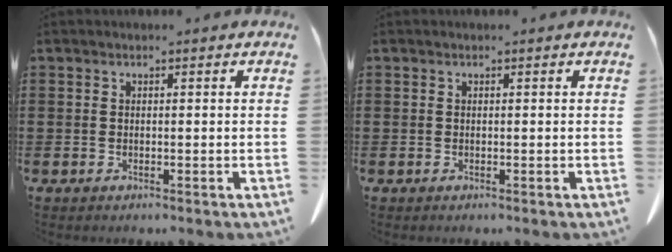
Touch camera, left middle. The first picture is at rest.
{"total": 0.0}